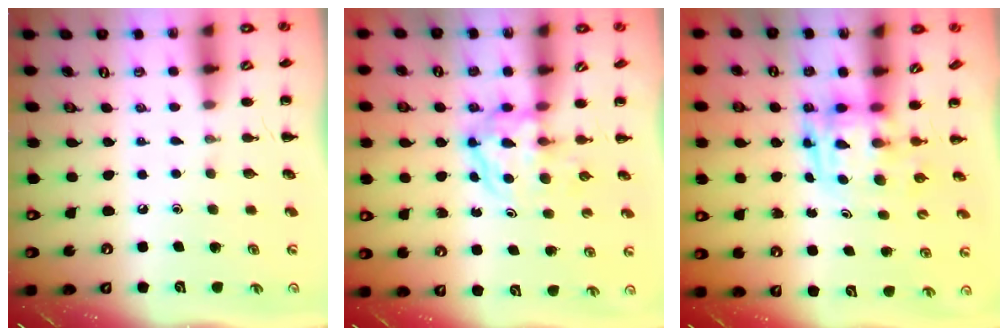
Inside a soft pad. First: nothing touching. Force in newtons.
{"total": 4.0, "press": 3.9, "slide": 0.5}
{"total": 3.7, "press": 3.6, "slide": 0.7}